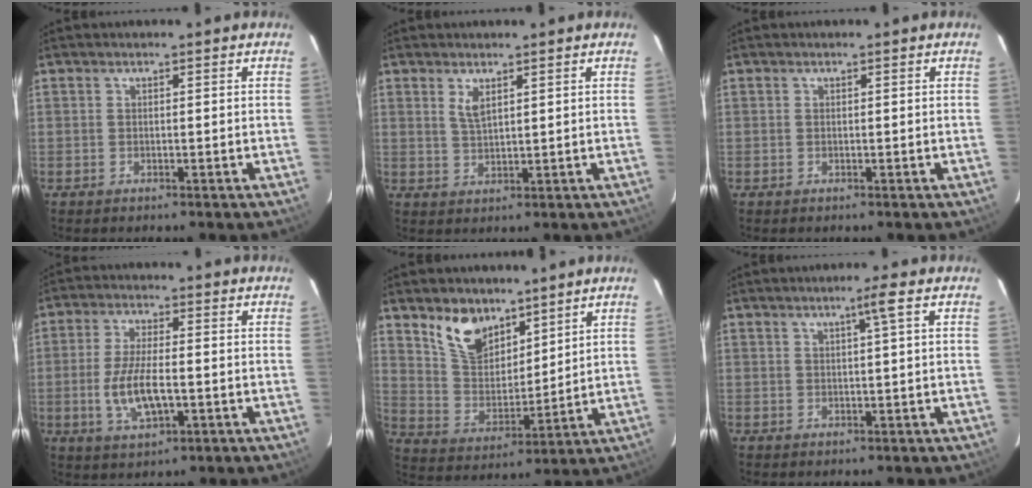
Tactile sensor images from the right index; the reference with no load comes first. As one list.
[{"total": 2.9, "force": [1.6, 0.9, 2.2], "torque": [-0.041, -0.003, 0.031]}, {"total": 0.0}, {"total": 9.0, "force": [-2.2, 3.3, 8.1], "torque": [-0.163, -0.009, -0.037]}, {"total": 10.6, "force": [7.5, 5.6, 5.0], "torque": [-0.098, 0.005, 0.153]}, {"total": 2.4, "force": [1.0, -0.8, 2.0], "torque": [-0.036, 0.000, 0.021]}]